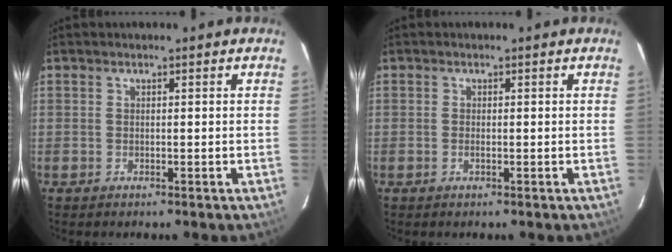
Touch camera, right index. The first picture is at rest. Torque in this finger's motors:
{"motor_torque": [-0.17, 0.28, -0.08, -0.01]}